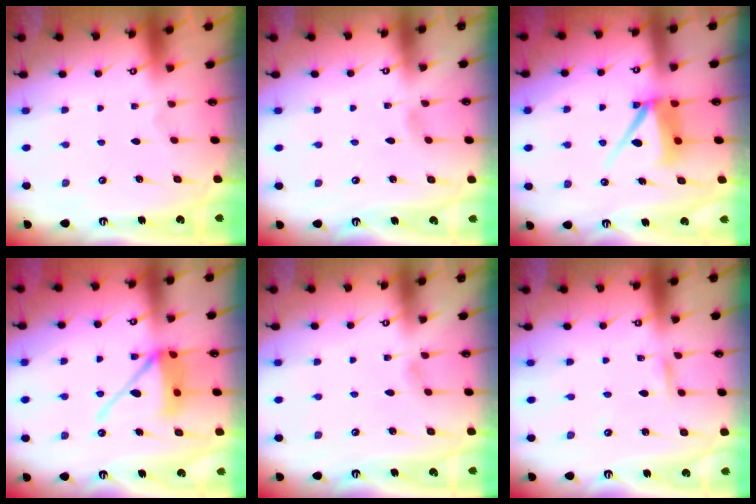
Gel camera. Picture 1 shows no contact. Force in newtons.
{"total": 3.5, "press": 3.5, "slide": 0.4}
{"total": 8.0, "press": 7.9, "slide": 1.0}
{"total": 12.4, "press": 12.2, "slide": 2.2}
{"total": 3.8, "press": 3.8, "slide": 0.4}
{"total": 2.8, "press": 2.8, "slide": 0.3}